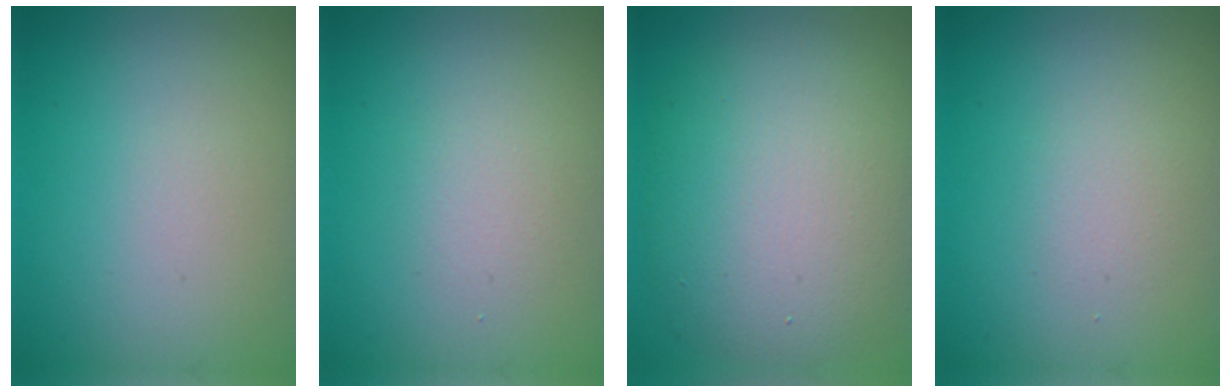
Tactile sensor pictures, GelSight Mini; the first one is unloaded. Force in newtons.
{"total": 1.7, "press": 1.7, "slide": 0.2}
{"total": 10.0, "press": 10.0, "slide": 0.4}
{"total": 1.5, "press": 1.4, "slide": 0.1}